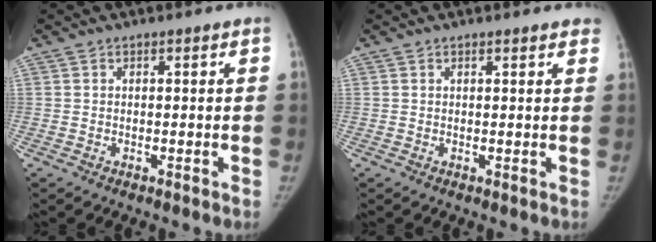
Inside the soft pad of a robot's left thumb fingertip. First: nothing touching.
{"total": 2.0, "force": [1.7, 0.5, 1.0], "torque": [-0.001, 0.000, 0.016]}